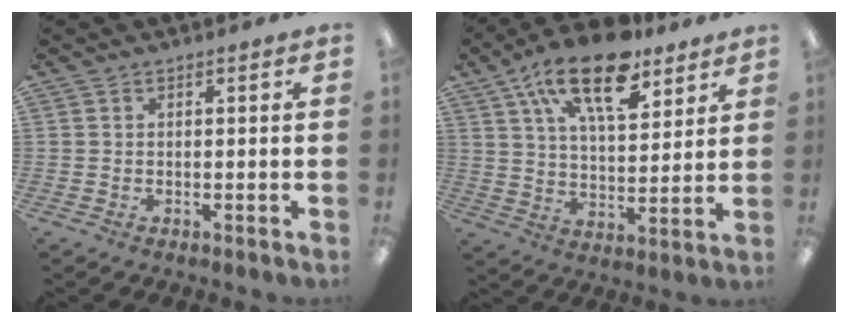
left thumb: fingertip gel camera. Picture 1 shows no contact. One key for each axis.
{"total": 16.1, "fx": 10.5, "fy": 7.2, "fz": 10.0, "tx": -0.160, "ty": -0.045, "tz": 0.177}